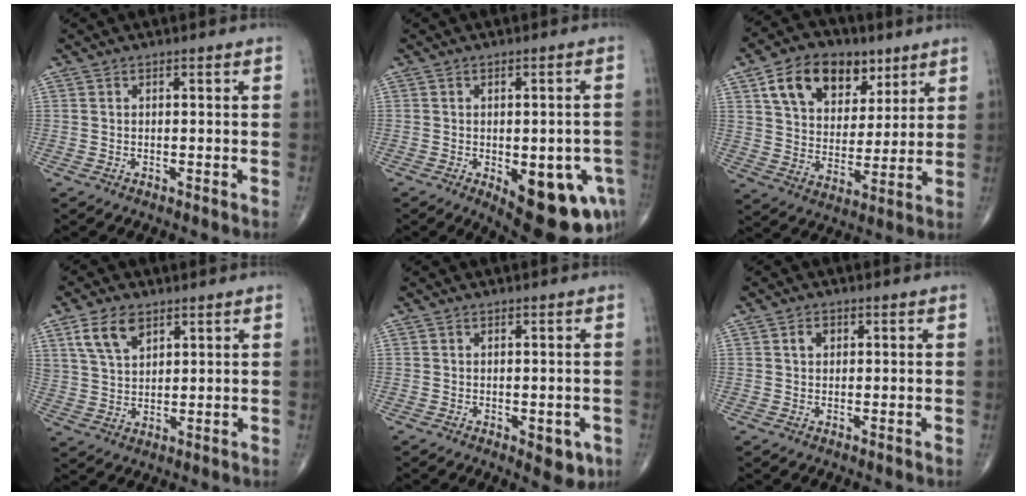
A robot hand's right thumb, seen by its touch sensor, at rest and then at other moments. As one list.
[{"total": 15.7, "force": [-5.7, 6.9, 13.0], "torque": [-0.121, 0.008, -0.053]}, {"total": 16.2, "force": [8.1, 10.8, 8.9], "torque": [-0.113, -0.020, 0.144]}, {"total": 7.6, "force": [4.2, 4.3, 4.6], "torque": [-0.074, -0.015, 0.085]}, {"total": 4.1, "force": [-1.2, 2.2, 3.2], "torque": [-0.019, -0.004, -0.010]}, {"total": 2.0, "force": [0.7, 1.6, 1.1], "torque": [-0.013, 0.001, 0.009]}]